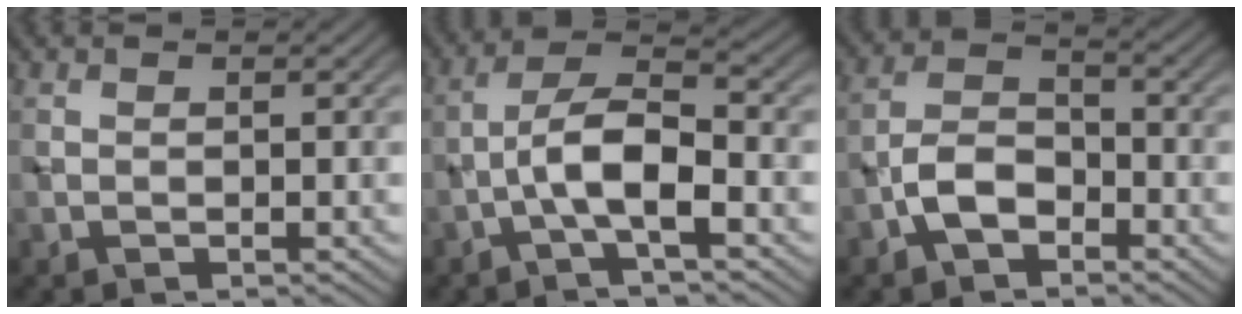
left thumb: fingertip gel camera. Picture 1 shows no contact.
{"total": 6.4, "force": [-2.2, 2.0, 5.7], "torque": [-0.104, 0.017, -0.049]}
{"total": 5.0, "force": [-2.6, 3.0, 3.1], "torque": [-0.055, 0.010, -0.061]}